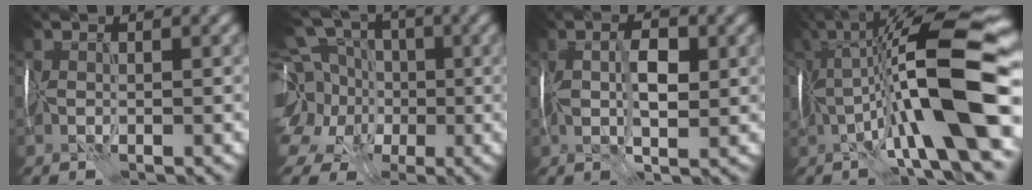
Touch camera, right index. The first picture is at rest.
{"total": 15.5, "force": [-0.9, 13.1, 8.2], "torque": [-0.194, 0.017, -0.042]}
{"total": 3.7, "force": [0.7, 1.3, 3.4], "torque": [-0.070, 0.005, 0.012]}
{"total": 14.1, "force": [-0.7, 3.0, 13.7], "torque": [-0.229, 0.033, -0.015]}